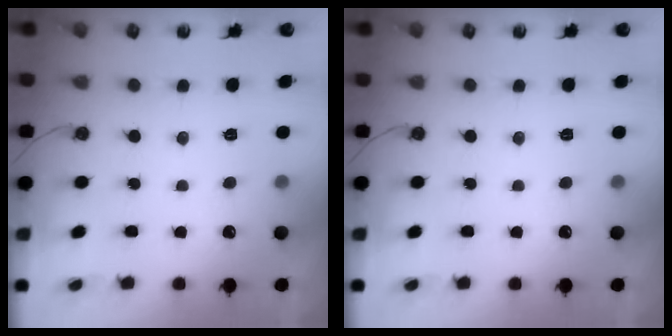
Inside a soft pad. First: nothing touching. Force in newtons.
{"total": 0.0}